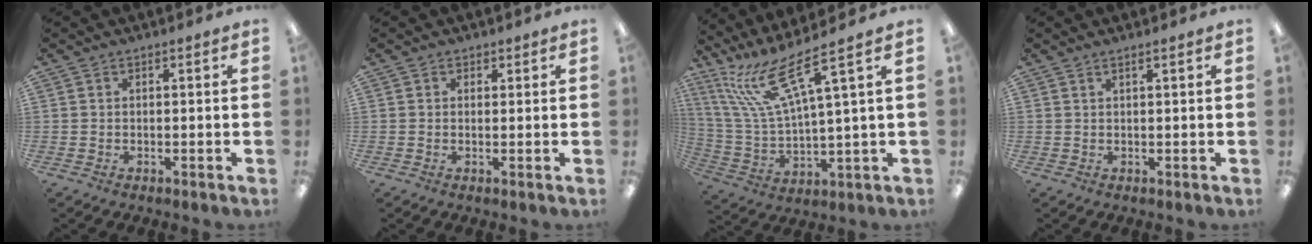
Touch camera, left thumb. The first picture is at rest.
{"total": 1.2, "force": [0.7, 0.9, 0.1], "torque": [0.006, -0.001, 0.011]}
{"total": 16.5, "force": [9.5, 3.4, 13.0], "torque": [-0.281, -0.042, 0.158]}
{"total": 1.0, "force": [0.8, -0.1, 0.6], "torque": [-0.011, -0.001, 0.014]}